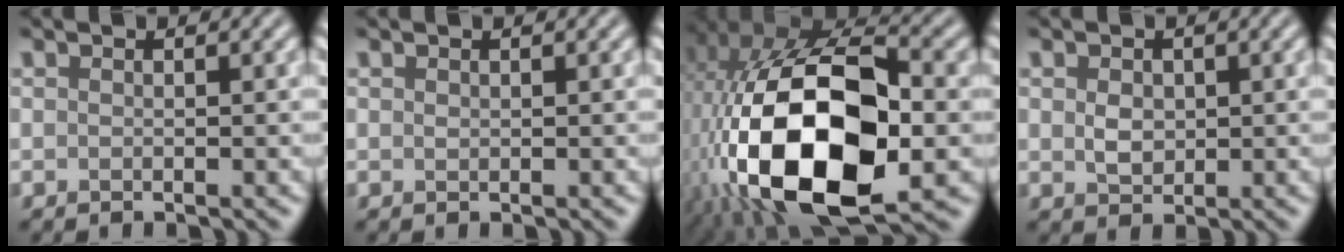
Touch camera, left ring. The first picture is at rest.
{"total": 0.0}
{"total": 19.1, "force": [-3.9, 10.7, 15.3], "torque": [-0.305, -0.022, -0.057]}
{"total": 1.8, "force": [0.3, 1.5, 1.0], "torque": [-0.019, -0.001, 0.006]}